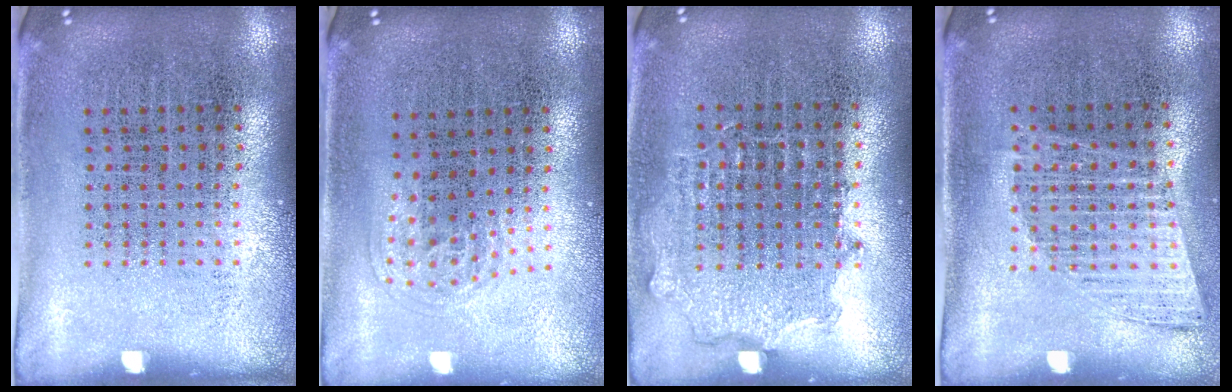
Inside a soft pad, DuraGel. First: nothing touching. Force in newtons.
{"total": 1.0, "press": 0.6, "slide": 0.8}
{"total": 0.8, "press": 0.8, "slide": 0.2}
{"total": 1.0, "press": 1.0, "slide": 0.1}